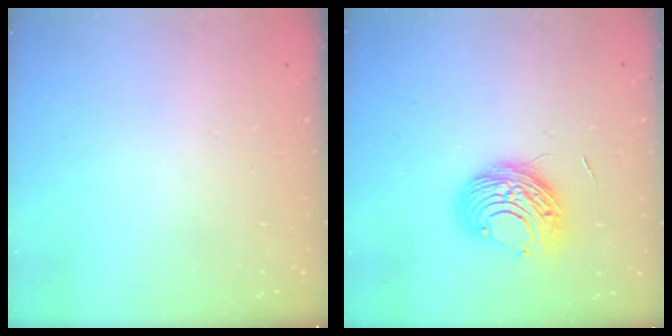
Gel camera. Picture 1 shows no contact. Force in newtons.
{"total": 10.4, "press": 10.3, "slide": 1.0}